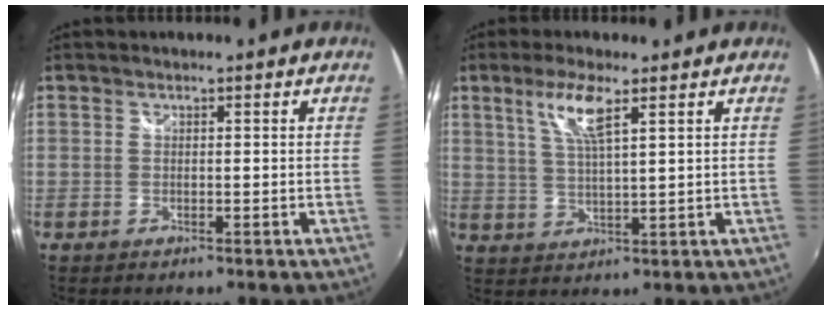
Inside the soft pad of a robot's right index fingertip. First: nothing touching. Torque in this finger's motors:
{"motor_torque": [0.75, 0.48, 0.27, 0.09]}